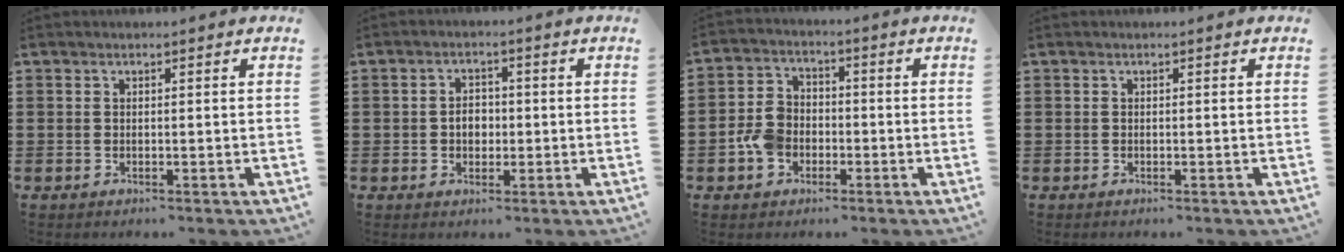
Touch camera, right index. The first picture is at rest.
{"total": 2.9, "force": [-0.3, 2.2, 1.9], "torque": [-0.033, 0.003, -0.010]}
{"total": 5.8, "force": [-2.0, 4.5, 3.1], "torque": [-0.088, 0.006, -0.045]}
{"total": 0.0}